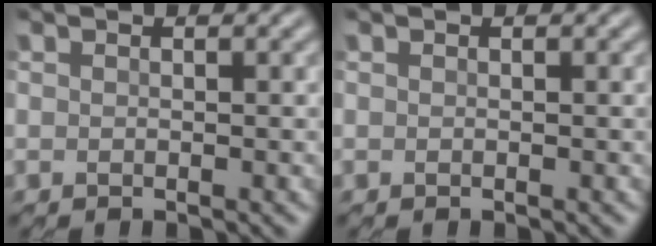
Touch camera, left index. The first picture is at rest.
{"total": 0.0}